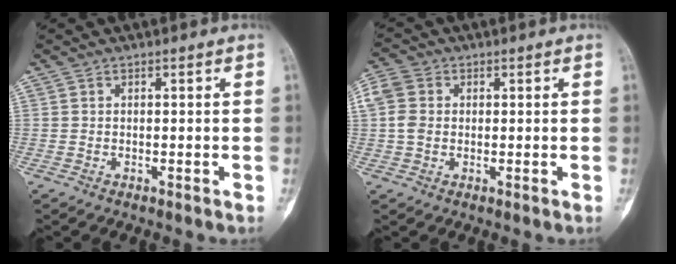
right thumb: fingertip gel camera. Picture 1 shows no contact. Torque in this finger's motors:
{"motor_torque": [0.01, 0.02, 0.19, -0.01, 0.00]}